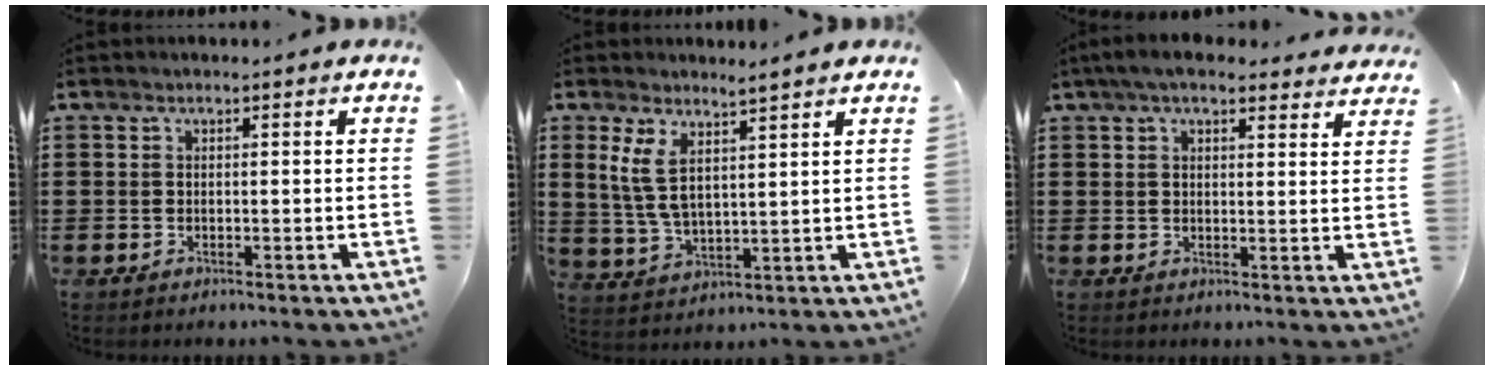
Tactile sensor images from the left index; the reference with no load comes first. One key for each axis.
{"total": 6.0, "fx": 3.7, "fy": 1.7, "fz": 4.4, "tx": -0.113, "ty": -0.012, "tz": 0.061}
{"total": 4.9, "fx": 4.2, "fy": 1.1, "fz": 2.3, "tx": -0.057, "ty": -0.002, "tz": 0.076}